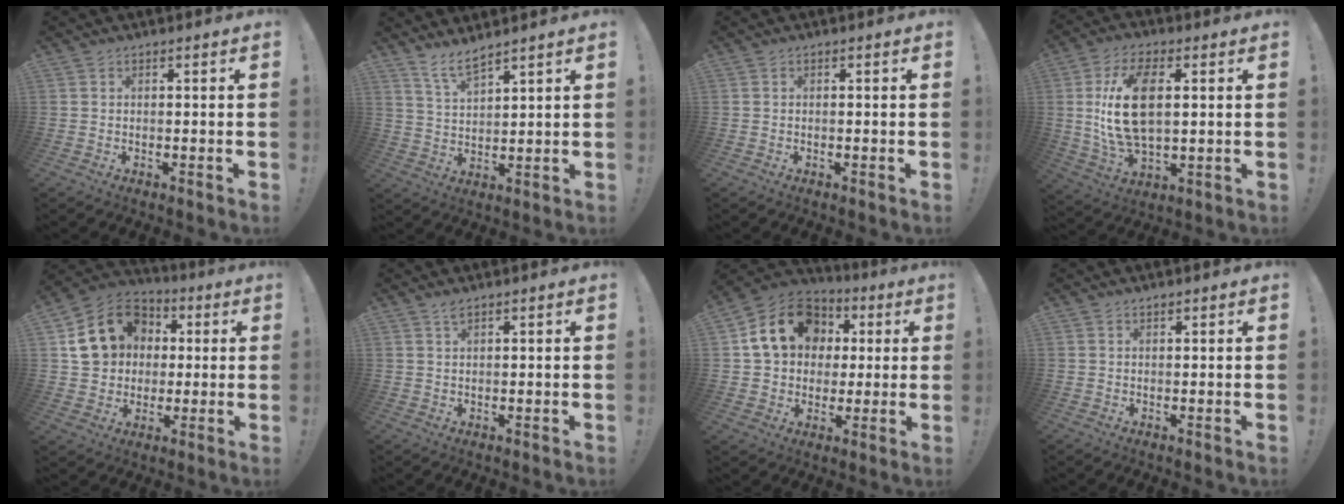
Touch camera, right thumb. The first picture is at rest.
{"total": 6.6, "force": [5.5, 1.3, 3.3], "torque": [-0.070, -0.028, 0.101]}
{"total": 0.0}
{"total": 16.6, "force": [2.4, 9.0, 13.7], "torque": [-0.264, -0.004, 0.041]}
{"total": 16.1, "force": [3.8, 13.8, 7.3], "torque": [-0.103, 0.006, 0.091]}
{"total": 1.6, "force": [1.3, 0.3, 0.9], "torque": [-0.012, -0.003, 0.021]}
{"total": 17.9, "force": [5.3, 14.5, 9.1], "torque": [-0.130, -0.005, 0.113]}
{"total": 0.6, "force": [0.6, 0.1, 0.2], "torque": [-0.004, 0.000, 0.011]}